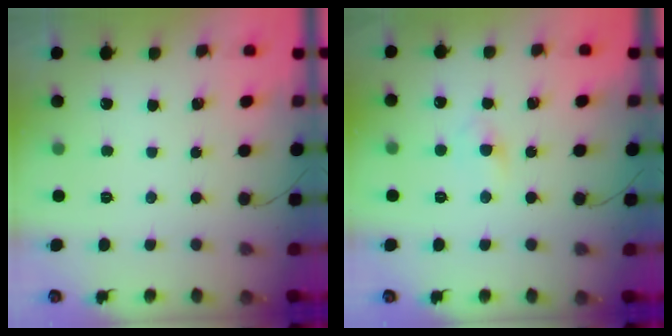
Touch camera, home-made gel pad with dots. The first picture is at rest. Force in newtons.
{"total": 3.1, "press": 2.9, "slide": 1.2}